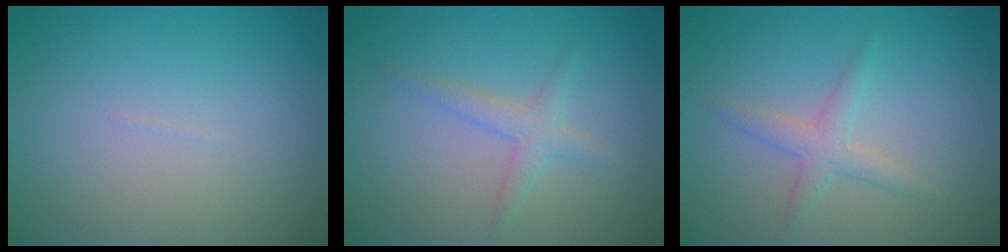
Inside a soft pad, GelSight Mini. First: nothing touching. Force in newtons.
{"total": 1.8, "press": 1.8, "slide": 0.0}
{"total": 1.9, "press": 1.9, "slide": 0.0}